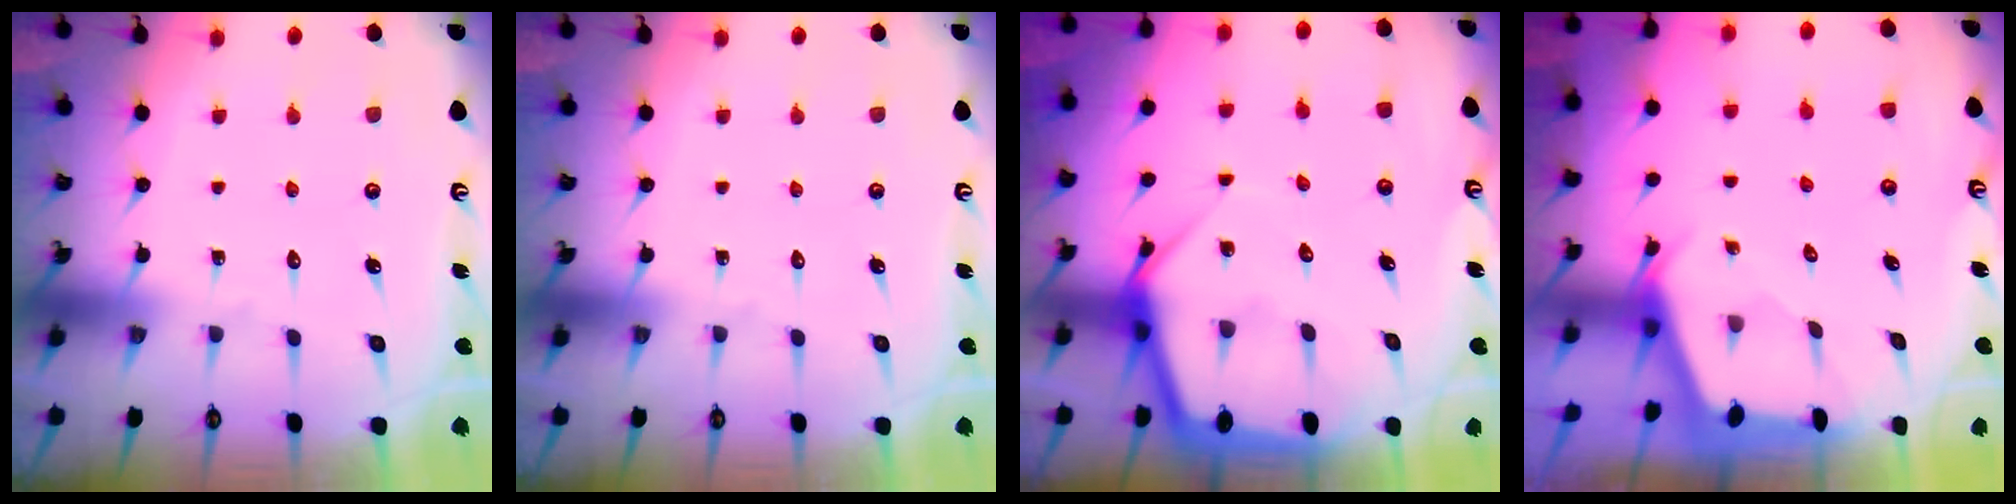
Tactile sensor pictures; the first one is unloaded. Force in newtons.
{"total": 0.0}
{"total": 8.8, "press": 8.7, "slide": 0.8}
{"total": 2.5, "press": 2.5, "slide": 0.3}